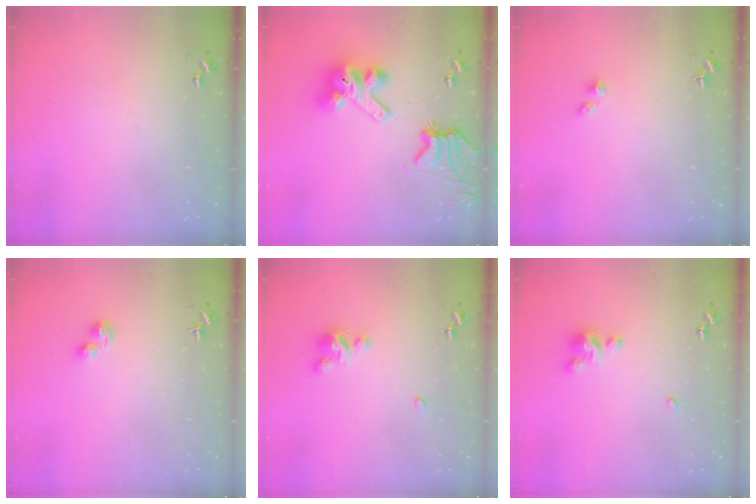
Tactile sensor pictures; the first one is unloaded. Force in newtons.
{"total": 12.6, "press": 12.5, "slide": 1.6}
{"total": 2.2, "press": 2.2, "slide": 0.2}
{"total": 4.5, "press": 4.3, "slide": 1.1}
{"total": 6.4, "press": 6.3, "slide": 0.6}
{"total": 6.4, "press": 6.3, "slide": 0.6}